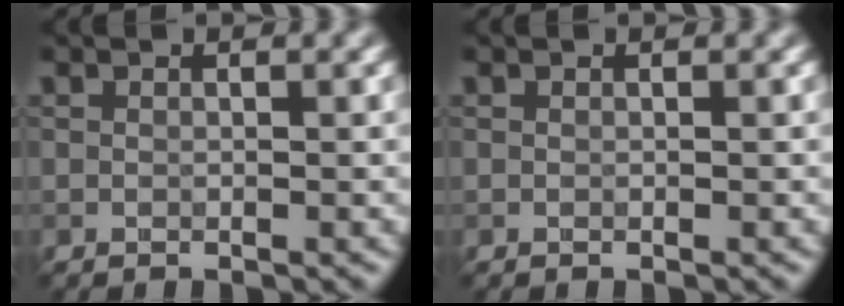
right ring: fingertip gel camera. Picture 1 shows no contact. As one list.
[{"total": 0.0}]